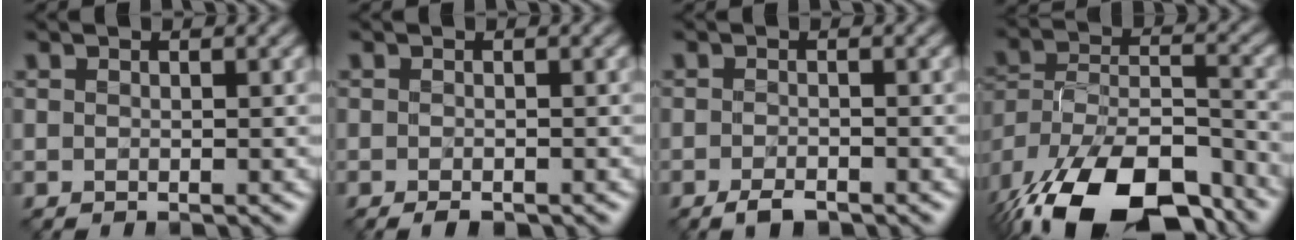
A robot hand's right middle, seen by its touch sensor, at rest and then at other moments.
{"total": 1.4, "force": [-1.0, 0.5, 0.8], "torque": [-0.019, -0.005, -0.019]}
{"total": 1.8, "force": [-1.4, 0.4, 1.0], "torque": [-0.023, -0.004, -0.028]}
{"total": 18.6, "force": [-14.4, 7.7, 8.8], "torque": [-0.172, -0.032, -0.204]}